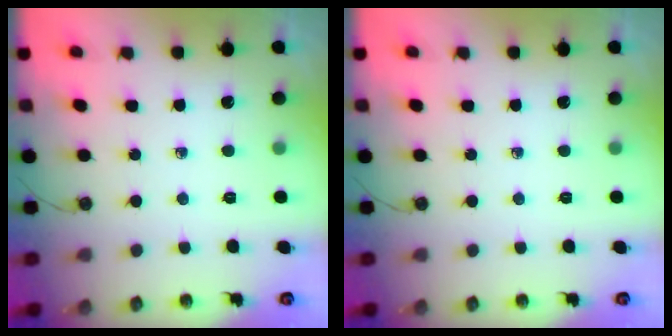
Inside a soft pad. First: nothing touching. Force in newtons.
{"total": 0.0}